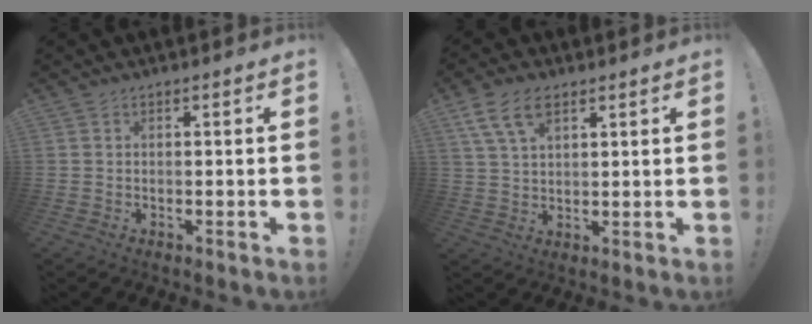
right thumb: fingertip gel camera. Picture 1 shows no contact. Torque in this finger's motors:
{"motor_torque": [-0.03, 0.06, 0.00, 0.01, 0.19]}